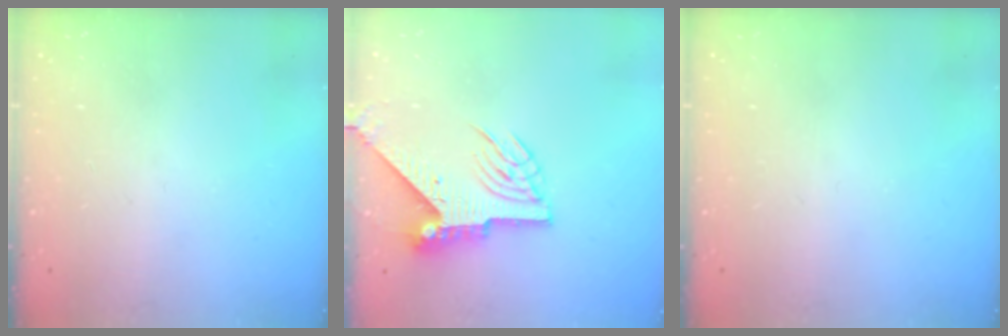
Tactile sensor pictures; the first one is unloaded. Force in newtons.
{"total": 7.6, "press": 7.6, "slide": 0.6}
{"total": 0.0}